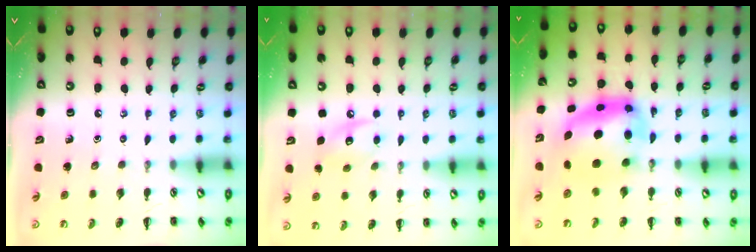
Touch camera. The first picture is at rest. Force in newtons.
{"total": 8.6, "press": 8.5, "slide": 0.6}
{"total": 8.3, "press": 8.1, "slide": 1.9}